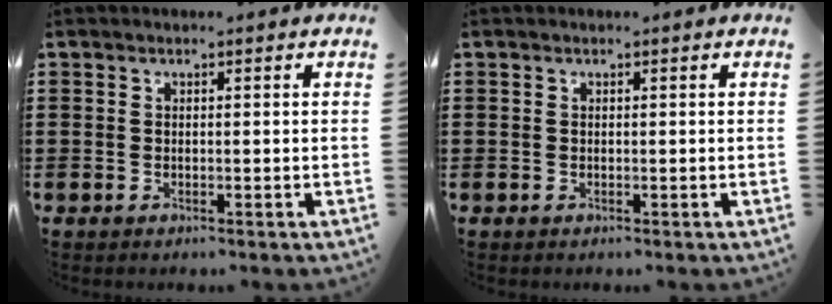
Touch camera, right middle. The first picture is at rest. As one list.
[{"total": 0.0}]